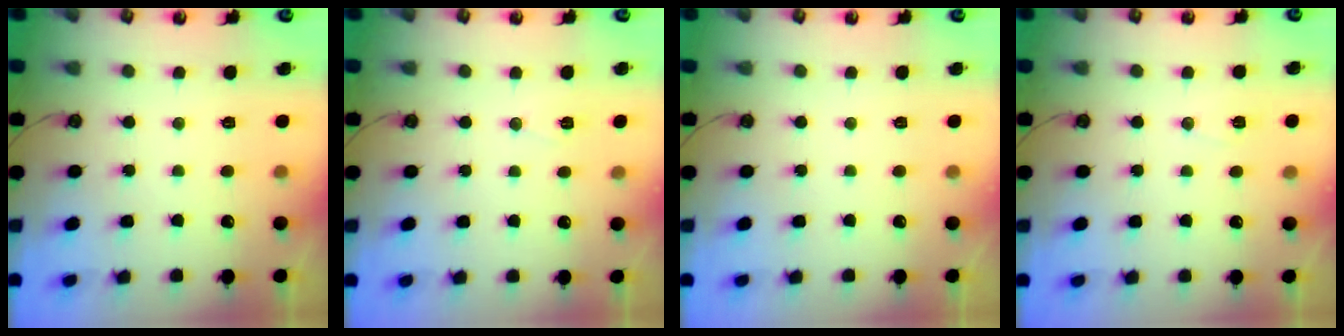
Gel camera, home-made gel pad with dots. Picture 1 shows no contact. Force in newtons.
{"total": 5.7, "press": 3.5, "slide": 4.5}
{"total": 0.0}
{"total": 5.0, "press": 4.2, "slide": 2.7}